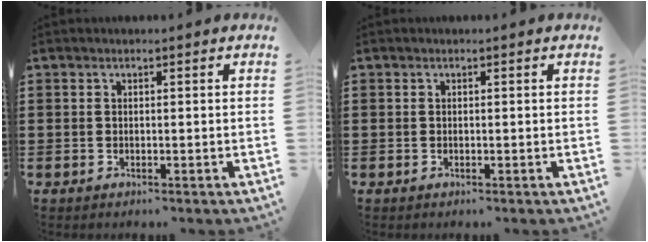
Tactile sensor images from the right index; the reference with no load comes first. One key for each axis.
{"total": 0.0}